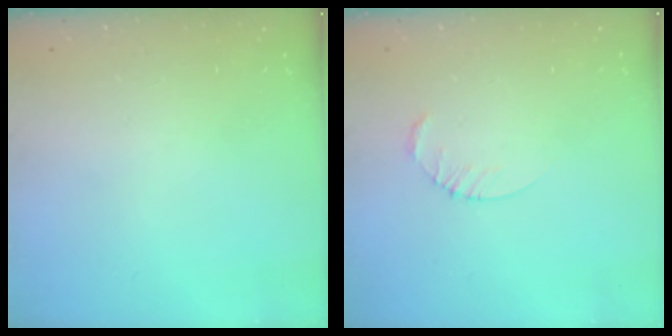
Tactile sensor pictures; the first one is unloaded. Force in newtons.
{"total": 2.5, "press": 2.5, "slide": 0.3}